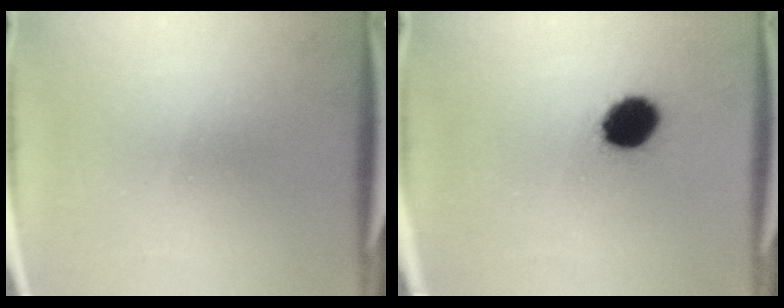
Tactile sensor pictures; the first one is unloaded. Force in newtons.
{"total": 10.2}